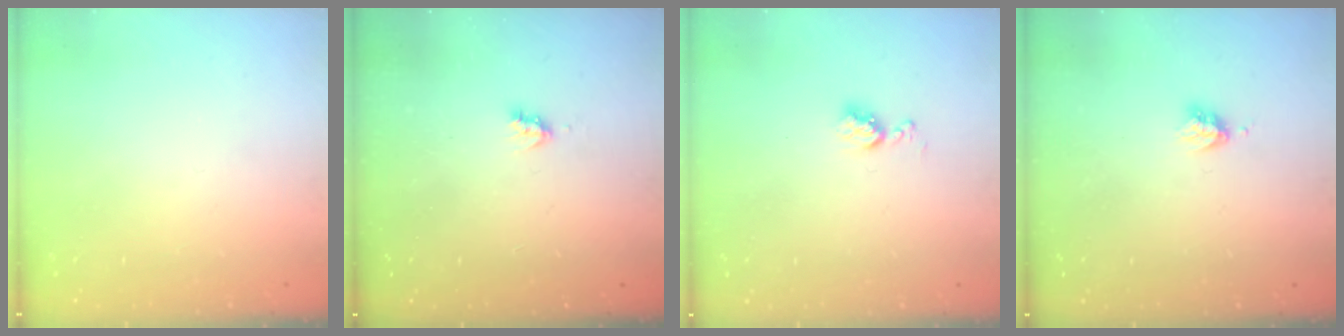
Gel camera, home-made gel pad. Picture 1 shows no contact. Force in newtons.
{"total": 2.6, "press": 2.6, "slide": 0.4}
{"total": 4.9, "press": 4.9, "slide": 0.5}
{"total": 3.2, "press": 3.2, "slide": 0.3}